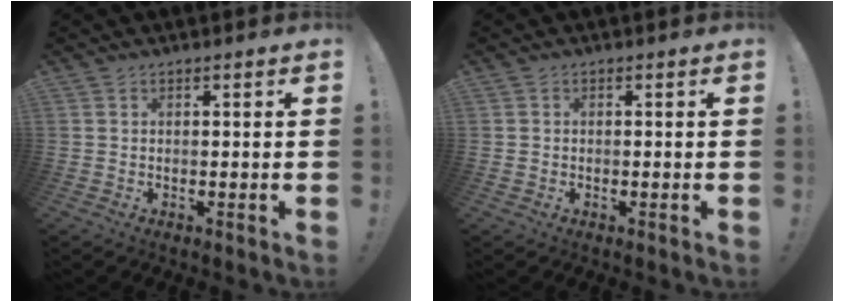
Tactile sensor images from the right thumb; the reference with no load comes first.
{"total": 0.6, "force": [-0.2, 0.6, 0.1], "torque": [-0.005, 0.004, -0.002]}